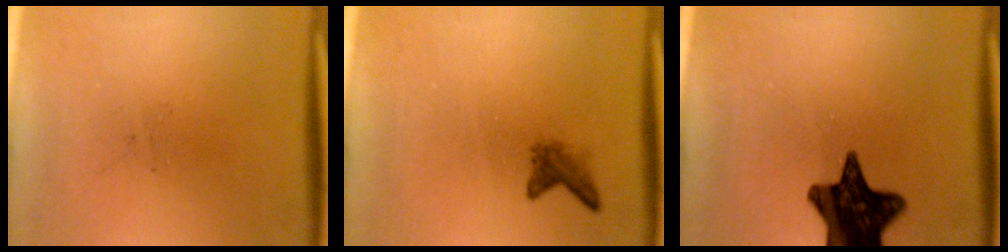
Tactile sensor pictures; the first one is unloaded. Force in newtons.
{"total": 1.7}
{"total": 13.7}